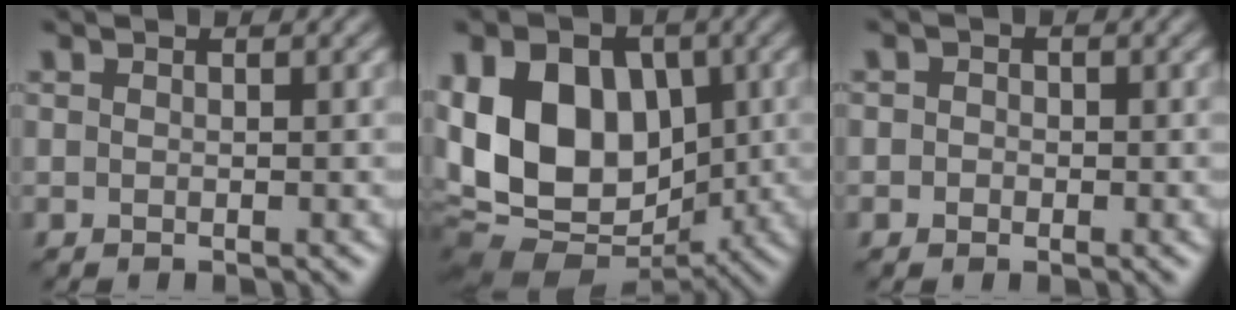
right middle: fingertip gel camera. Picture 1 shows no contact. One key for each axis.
{"total": 14.2, "fx": -0.6, "fy": 10.3, "fz": 9.6, "tx": -0.167, "ty": 0.009, "tz": -0.014}
{"total": 1.3, "fx": 0.1, "fy": 1.2, "fz": 0.5, "tx": 0.006, "ty": -0.001, "tz": -0.011}